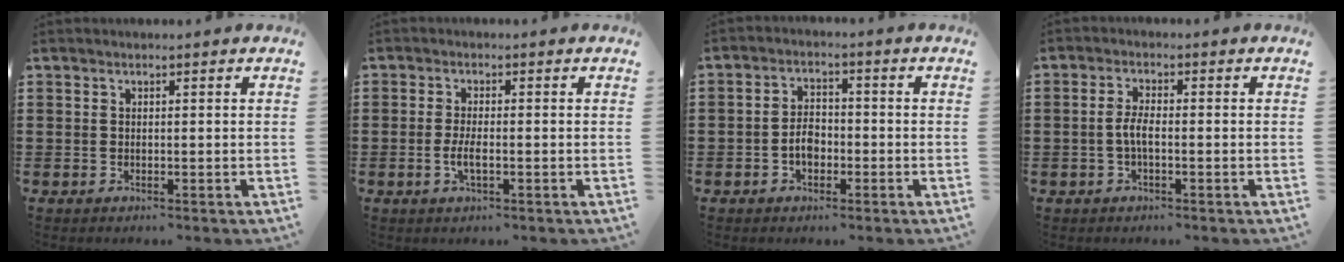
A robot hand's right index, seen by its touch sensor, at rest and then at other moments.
{"total": 2.9, "force": [-0.8, 0.7, 2.7], "torque": [-0.055, -0.003, -0.017]}
{"total": 3.6, "force": [-1.3, 2.3, 2.6], "torque": [-0.049, -0.002, -0.028]}
{"total": 3.2, "force": [-0.9, 0.8, 3.0], "torque": [-0.076, -0.006, -0.024]}